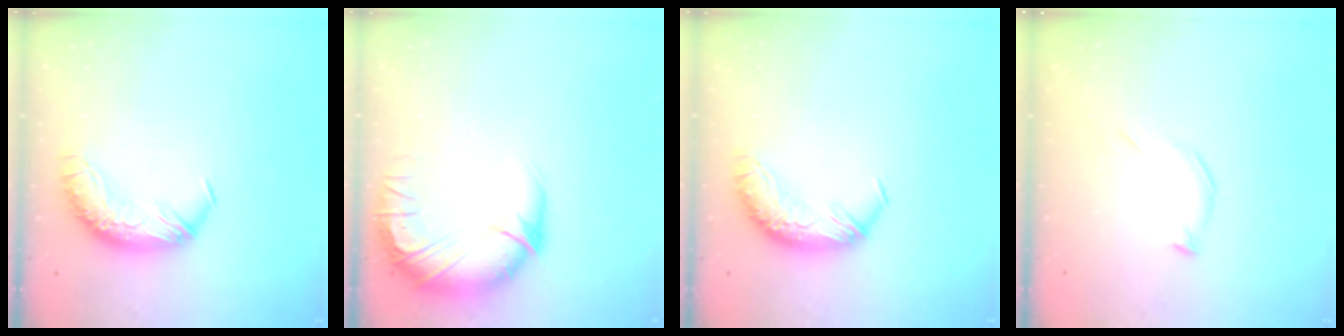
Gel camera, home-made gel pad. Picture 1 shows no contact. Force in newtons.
{"total": 2.9, "press": 0.1, "slide": 2.9}
{"total": 0.0}
{"total": 3.7, "press": 3.6, "slide": 0.9}